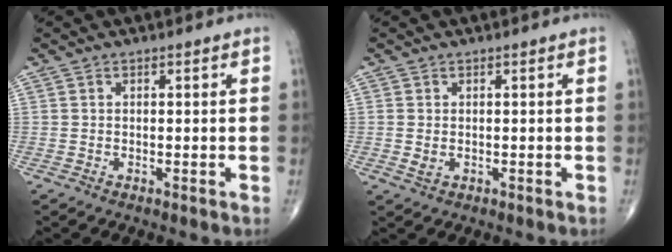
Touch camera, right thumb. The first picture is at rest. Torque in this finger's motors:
{"motor_torque": [-0.71, 0.11, 0.02, 0.07, 0.04]}